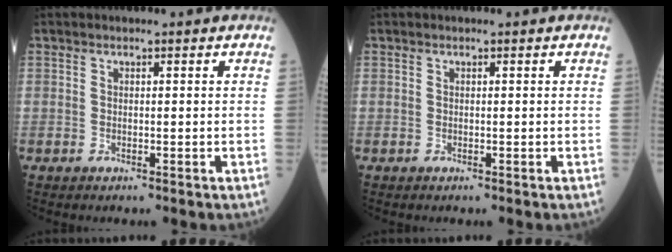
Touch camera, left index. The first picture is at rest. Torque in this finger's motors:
{"motor_torque": [0.07, 0.08, 0.01, 0.01]}